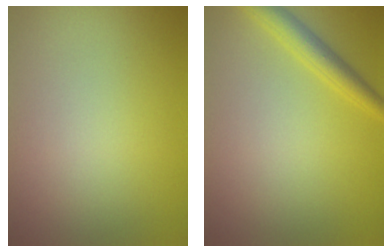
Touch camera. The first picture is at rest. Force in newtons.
{"total": 2.6, "press": 2.6, "slide": 0.1}